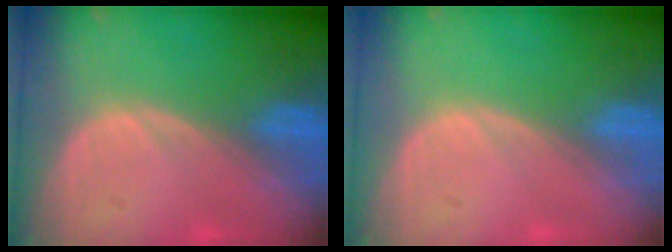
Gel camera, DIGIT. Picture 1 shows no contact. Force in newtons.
{"total": 0.0}